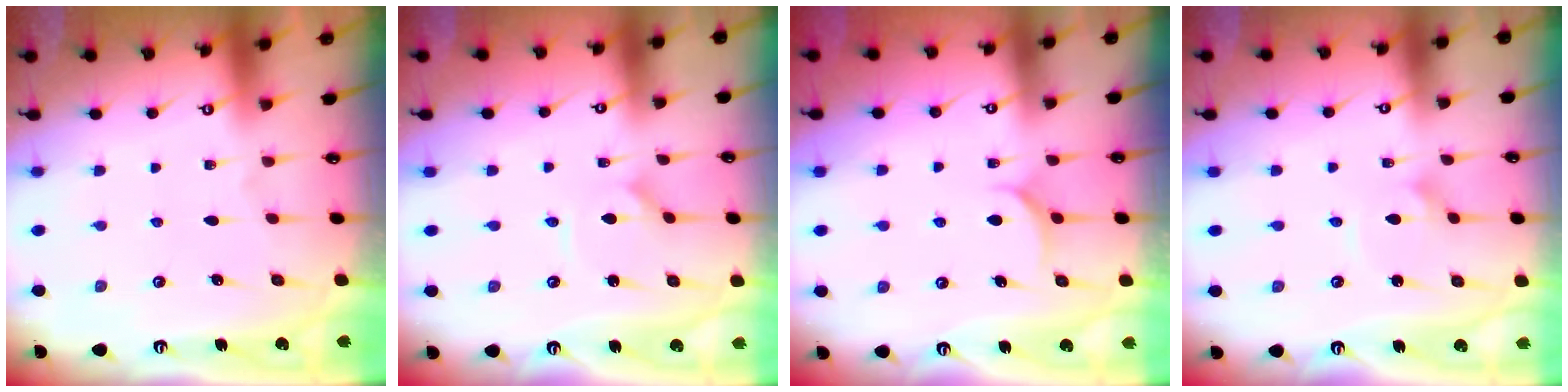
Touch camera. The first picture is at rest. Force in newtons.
{"total": 1.2, "press": 1.2, "slide": 0.2}
{"total": 4.4, "press": 4.4, "slide": 0.5}
{"total": 1.5, "press": 1.5, "slide": 0.1}